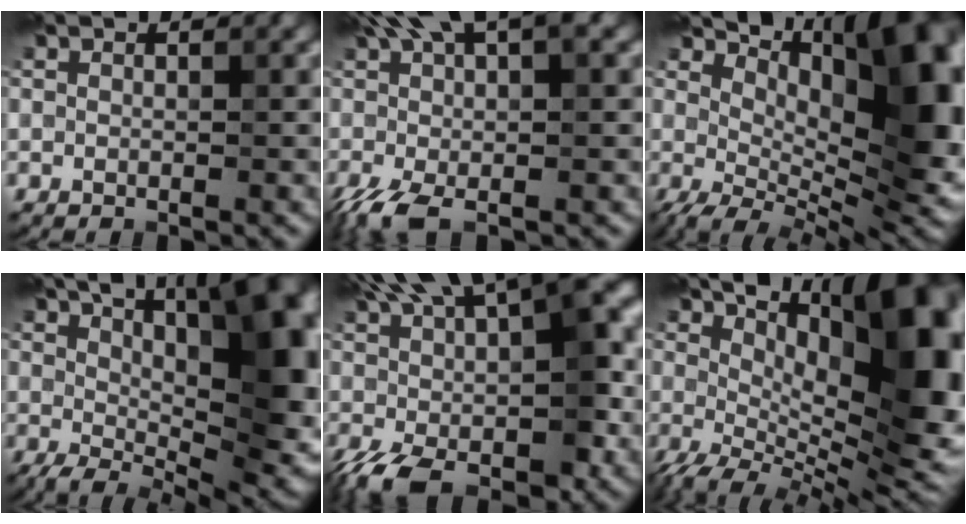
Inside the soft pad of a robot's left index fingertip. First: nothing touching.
{"total": 7.5, "force": [-0.2, 2.2, 7.2], "torque": [-0.153, 0.010, -0.014]}
{"total": 15.6, "force": [3.9, 7.6, 13.1], "torque": [-0.156, 0.001, 0.074]}
{"total": 15.7, "force": [2.9, 6.4, 14.0], "torque": [-0.181, 0.004, 0.055]}
{"total": 11.9, "force": [-0.6, 5.4, 10.6], "torque": [-0.189, -0.002, -0.011]}
{"total": 17.9, "force": [3.0, 8.2, 15.7], "torque": [-0.198, 0.016, 0.053]}